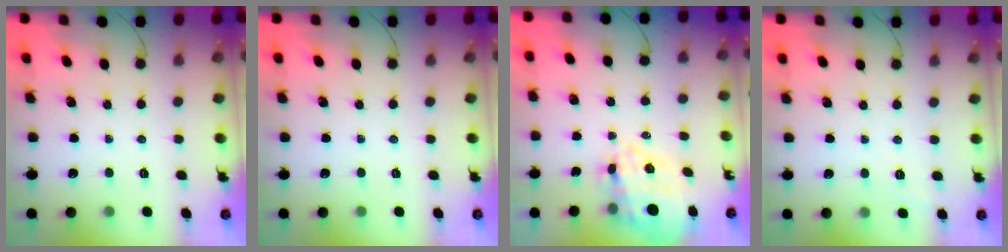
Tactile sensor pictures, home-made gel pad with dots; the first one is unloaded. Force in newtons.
{"total": 0.0}
{"total": 15.7, "press": 15.3, "slide": 3.9}
{"total": 1.8, "press": 0.1, "slide": 1.8}